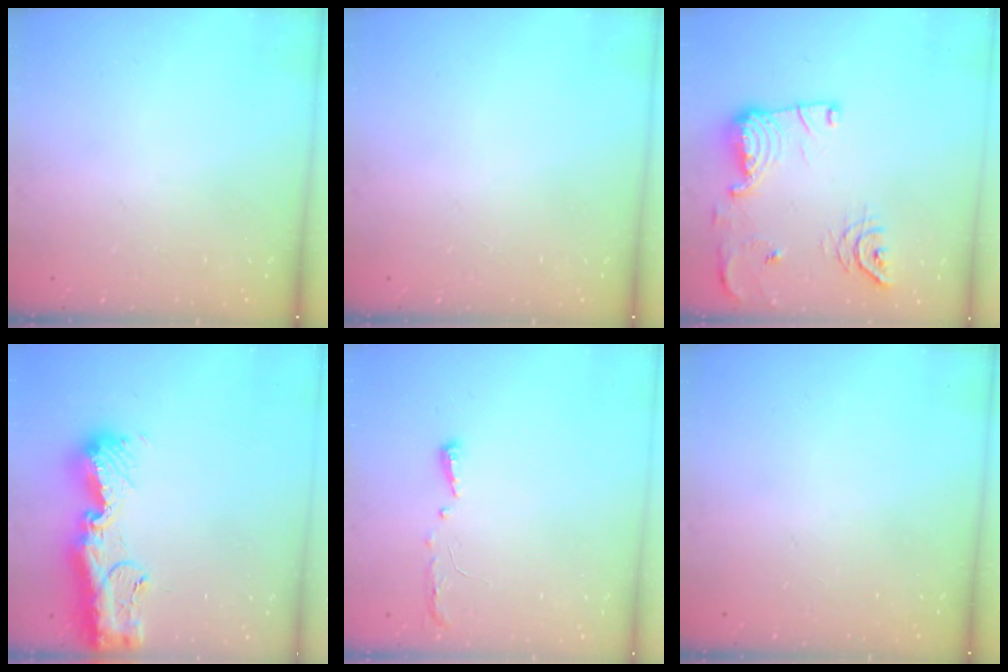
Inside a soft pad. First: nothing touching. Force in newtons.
{"total": 0.0}
{"total": 16.1, "press": 15.5, "slide": 4.2}
{"total": 15.0, "press": 14.9, "slide": 1.7}
{"total": 4.1, "press": 4.0, "slide": 0.6}
{"total": 0.0}